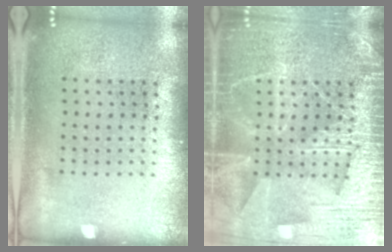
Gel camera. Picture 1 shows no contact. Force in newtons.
{"total": 6.5, "press": 6.5, "slide": 0.8}